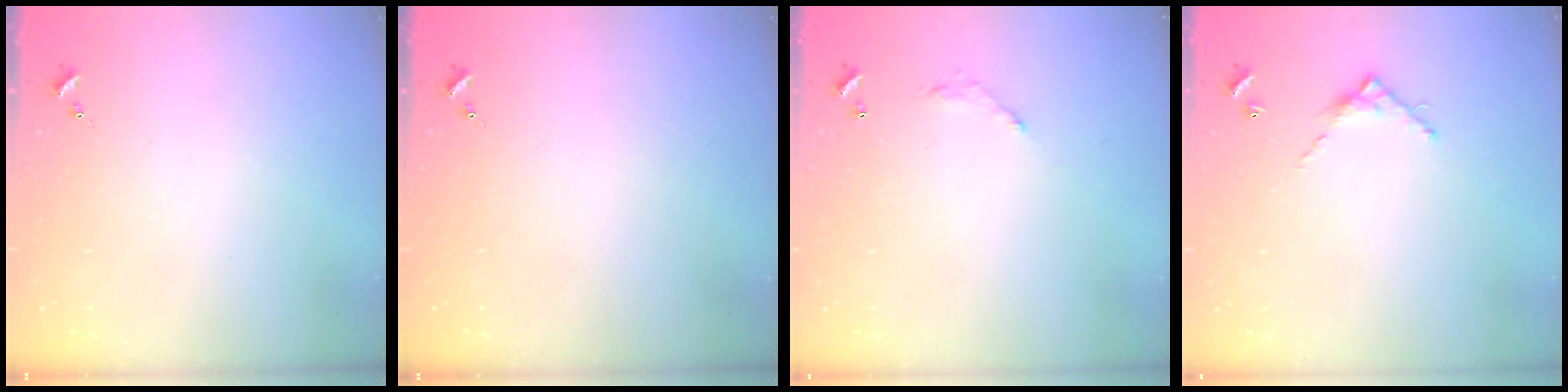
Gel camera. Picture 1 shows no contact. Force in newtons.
{"total": 0.0}
{"total": 6.2, "press": 6.2, "slide": 0.4}
{"total": 7.0, "press": 7.0, "slide": 0.2}